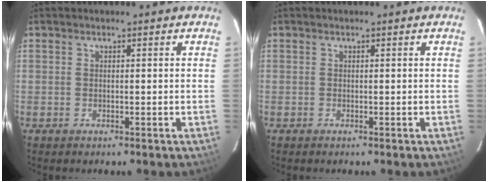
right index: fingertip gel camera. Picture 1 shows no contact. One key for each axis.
{"total": 0.0}